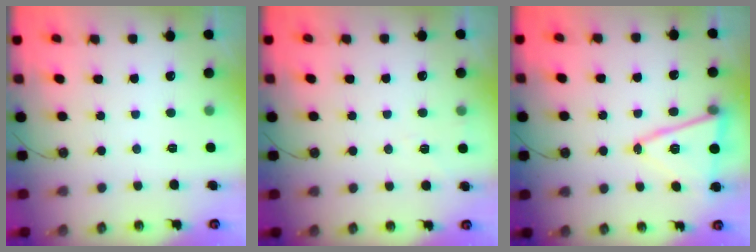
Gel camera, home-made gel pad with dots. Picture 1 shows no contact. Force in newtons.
{"total": 3.9, "press": 3.4, "slide": 1.9}
{"total": 13.1, "press": 12.6, "slide": 3.7}